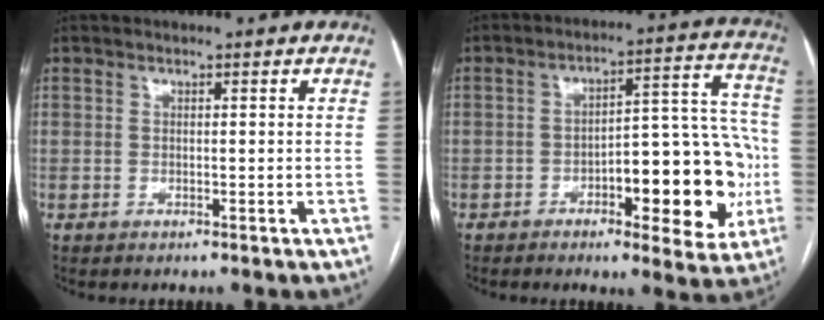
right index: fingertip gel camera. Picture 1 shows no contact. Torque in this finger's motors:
{"motor_torque": [0.50, -0.16, 0.36, 0.08]}